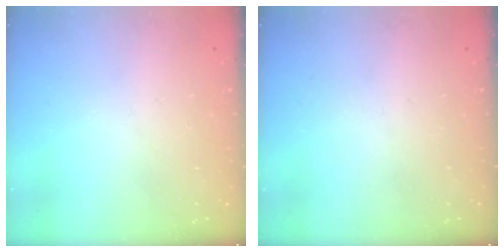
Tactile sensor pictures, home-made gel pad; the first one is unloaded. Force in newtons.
{"total": 0.0}